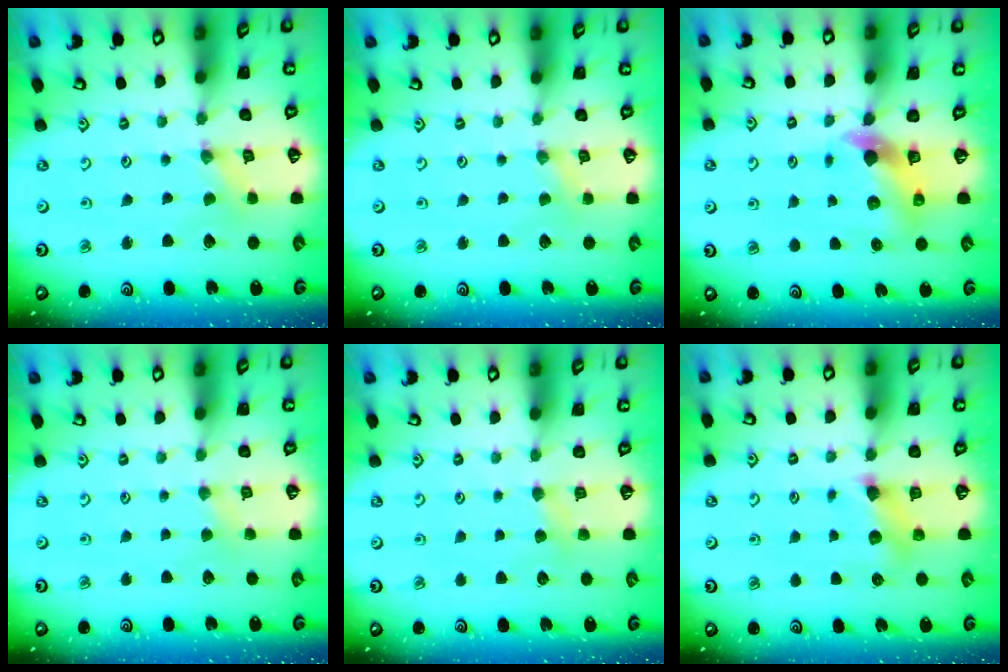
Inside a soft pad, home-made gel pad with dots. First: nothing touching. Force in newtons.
{"total": 0.5, "press": 0.5, "slide": 0.1}
{"total": 6.3, "press": 6.3, "slide": 0.9}
{"total": 2.3, "press": 2.3, "slide": 0.3}
{"total": 2.9, "press": 2.9, "slide": 0.5}
{"total": 6.6, "press": 6.6, "slide": 0.2}